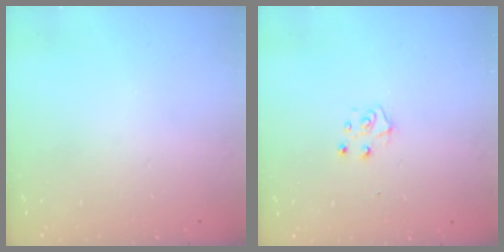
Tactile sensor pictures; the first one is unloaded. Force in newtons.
{"total": 5.7, "press": 5.7, "slide": 0.5}